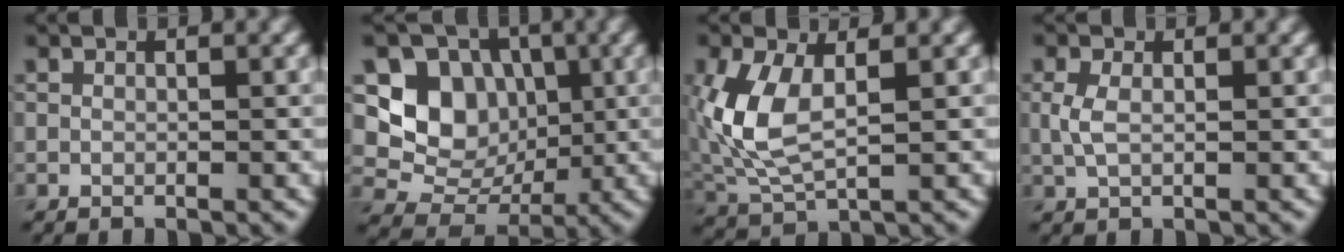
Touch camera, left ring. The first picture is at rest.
{"total": 6.6, "force": [1.1, 5.7, 3.2], "torque": [-0.041, -0.008, 0.012]}
{"total": 6.3, "force": [0.7, 3.5, 5.2], "torque": [-0.136, -0.001, 0.020]}
{"total": 1.9, "force": [0.2, 1.1, 1.6], "torque": [-0.040, 0.001, 0.003]}